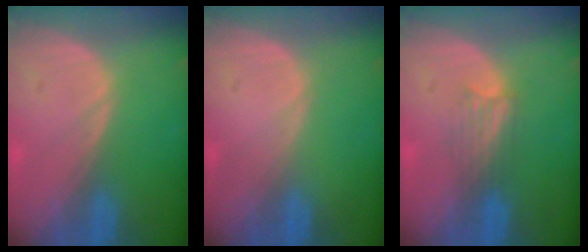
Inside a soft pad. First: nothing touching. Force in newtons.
{"total": 0.0}
{"total": 3.3, "press": 2.9, "slide": 1.6}